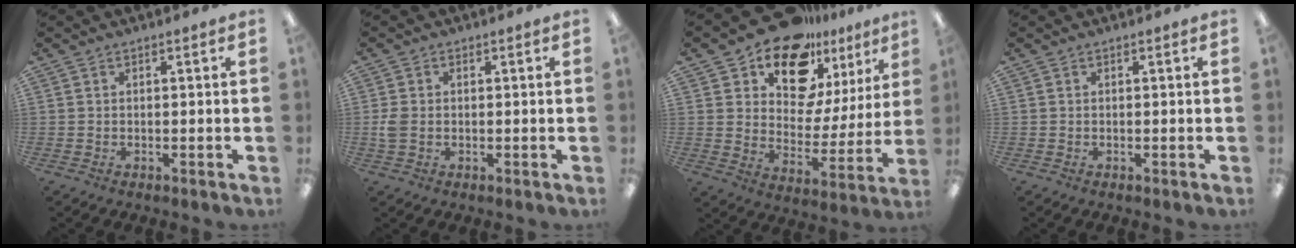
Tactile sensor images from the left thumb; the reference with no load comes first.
{"total": 3.4, "force": [-0.2, 2.4, 2.3], "torque": [-0.048, 0.004, -0.004]}
{"total": 18.5, "force": [14.4, 9.2, 7.1], "torque": [-0.126, -0.105, 0.256]}
{"total": 0.0}